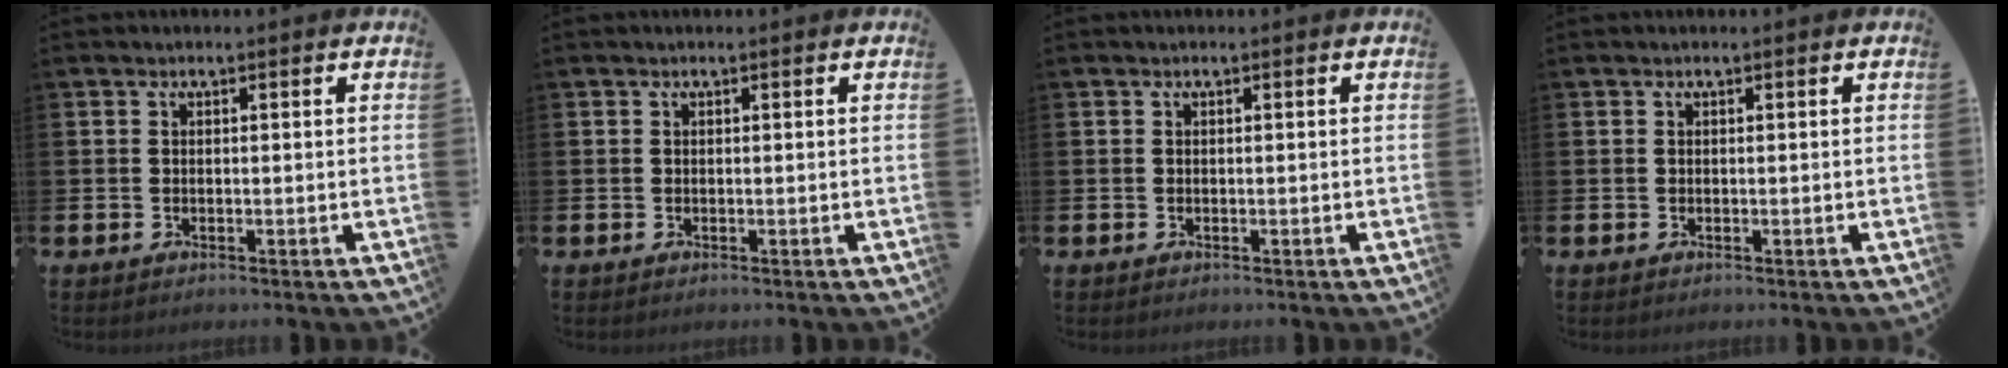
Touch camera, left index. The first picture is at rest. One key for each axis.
{"total": 0.0}
{"total": 0.0}
{"total": 0.0}